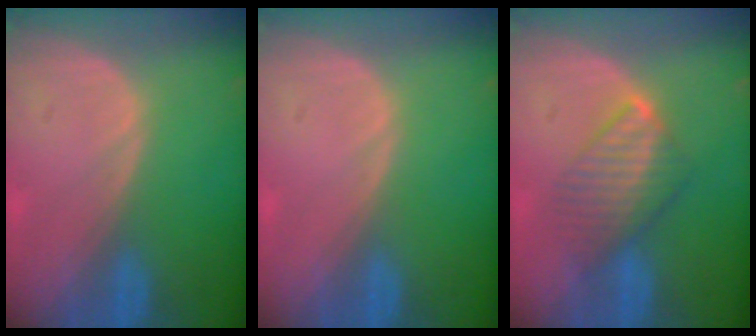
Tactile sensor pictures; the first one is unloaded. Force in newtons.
{"total": 0.0}
{"total": 5.7, "press": 5.6, "slide": 0.6}